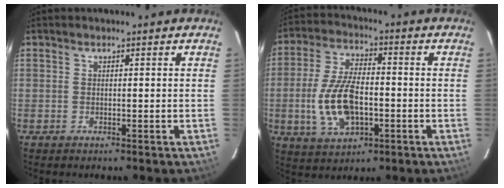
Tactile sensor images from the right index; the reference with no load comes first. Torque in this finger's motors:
{"motor_torque": [0.94, -0.67, 0.38, 0.09]}